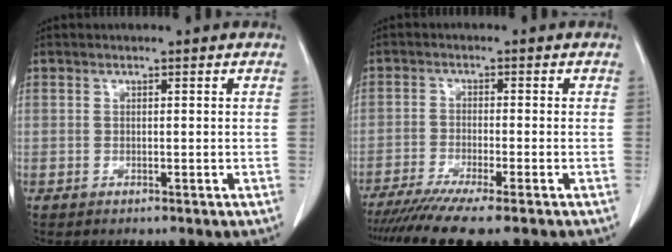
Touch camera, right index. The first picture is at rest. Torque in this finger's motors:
{"motor_torque": [1.09, -1.05, 0.75, 0.21]}